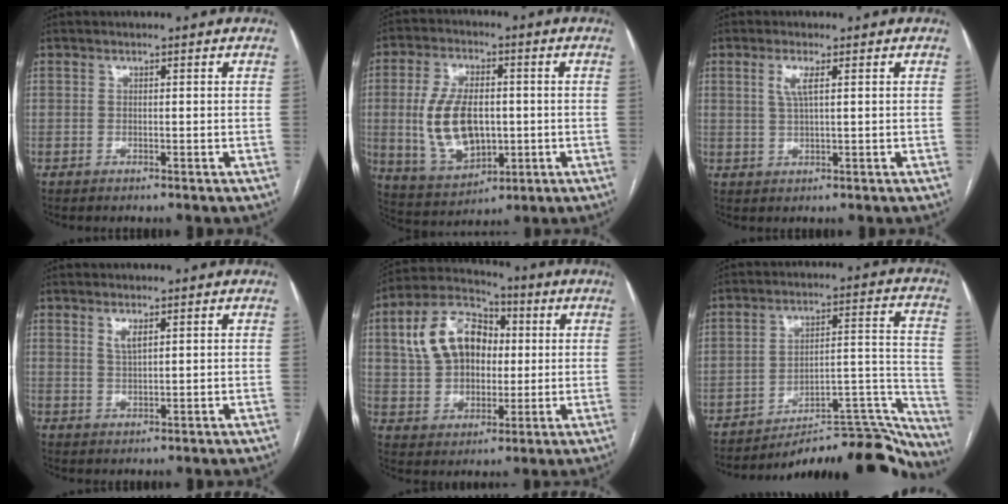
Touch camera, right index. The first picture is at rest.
{"total": 12.4, "force": [-0.4, 6.9, 10.3], "torque": [-0.216, 0.006, 0.008]}
{"total": 2.7, "force": [1.0, 0.3, 2.5], "torque": [-0.058, 0.000, 0.021]}
{"total": 2.1, "force": [1.2, 0.4, 1.6], "torque": [-0.036, -0.003, 0.026]}
{"total": 13.1, "force": [2.7, 9.3, 8.9], "torque": [-0.190, 0.039, 0.049]}
{"total": 24.6, "force": [-23.5, 3.5, 6.5], "torque": [-0.013, 0.041, -0.318]}